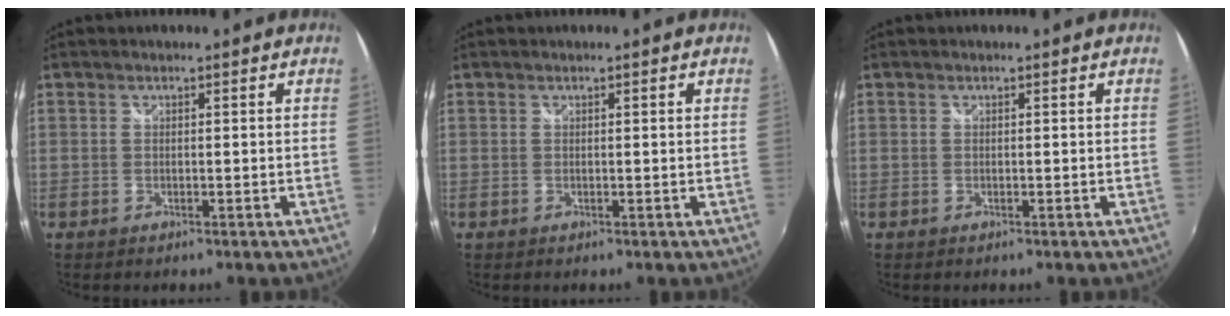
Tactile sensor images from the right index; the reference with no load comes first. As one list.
[{"total": 0.6, "force": [0.3, 0.0, 0.5], "torque": [-0.009, 0.004, 0.003]}, {"total": 0.0}]